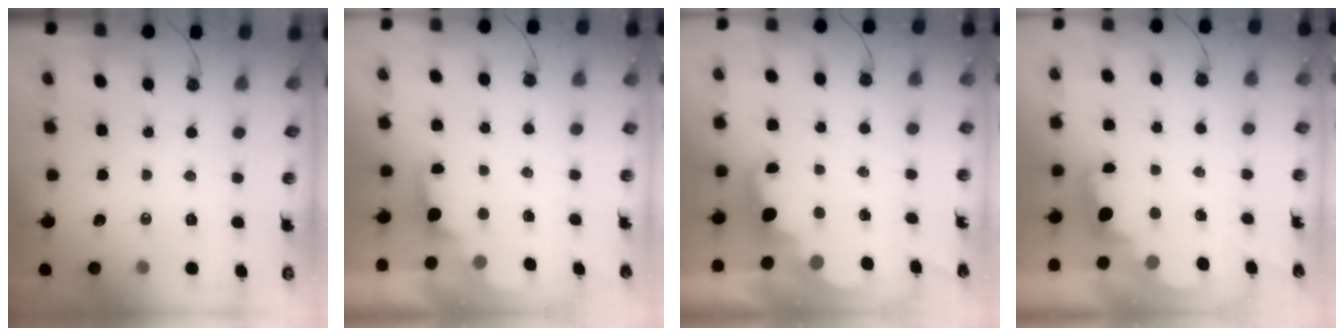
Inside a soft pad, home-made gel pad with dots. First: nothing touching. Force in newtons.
{"total": 1.7, "press": 1.5, "slide": 0.9}
{"total": 2.4, "press": 2.3, "slide": 0.5}
{"total": 2.3, "press": 2.2, "slide": 0.5}